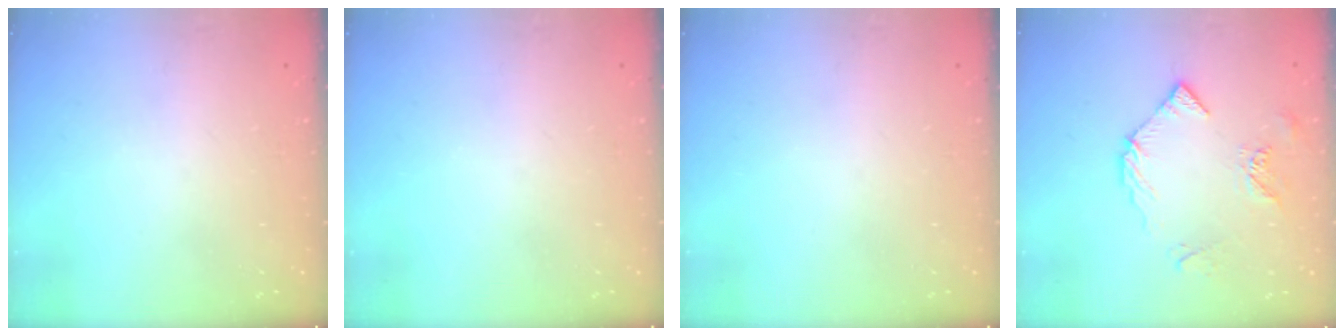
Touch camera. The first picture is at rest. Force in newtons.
{"total": 0.0}
{"total": 0.0}
{"total": 8.0, "press": 8.0, "slide": 0.8}